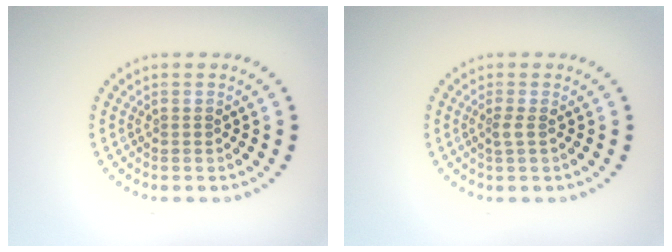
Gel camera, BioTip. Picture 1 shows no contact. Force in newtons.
{"total": 0.9, "press": 0.6, "slide": 0.7}